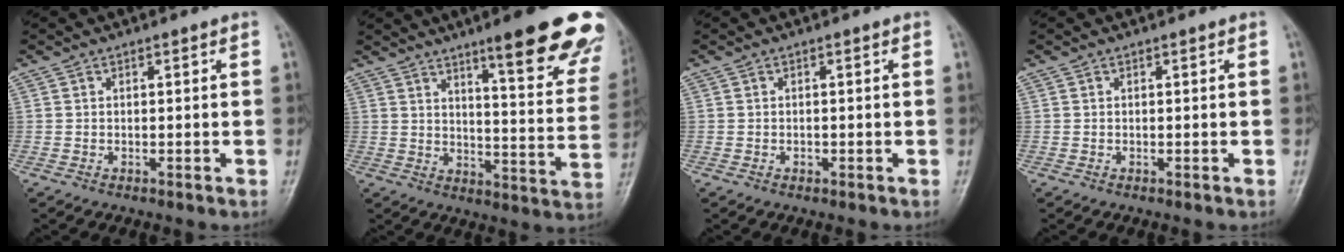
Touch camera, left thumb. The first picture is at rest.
{"total": 21.8, "force": [14.0, 3.7, 16.3], "torque": [-0.181, -0.065, 0.183]}
{"total": 0.6, "force": [-0.1, 0.4, 0.4], "torque": [-0.003, 0.004, -0.003]}
{"total": 0.0}